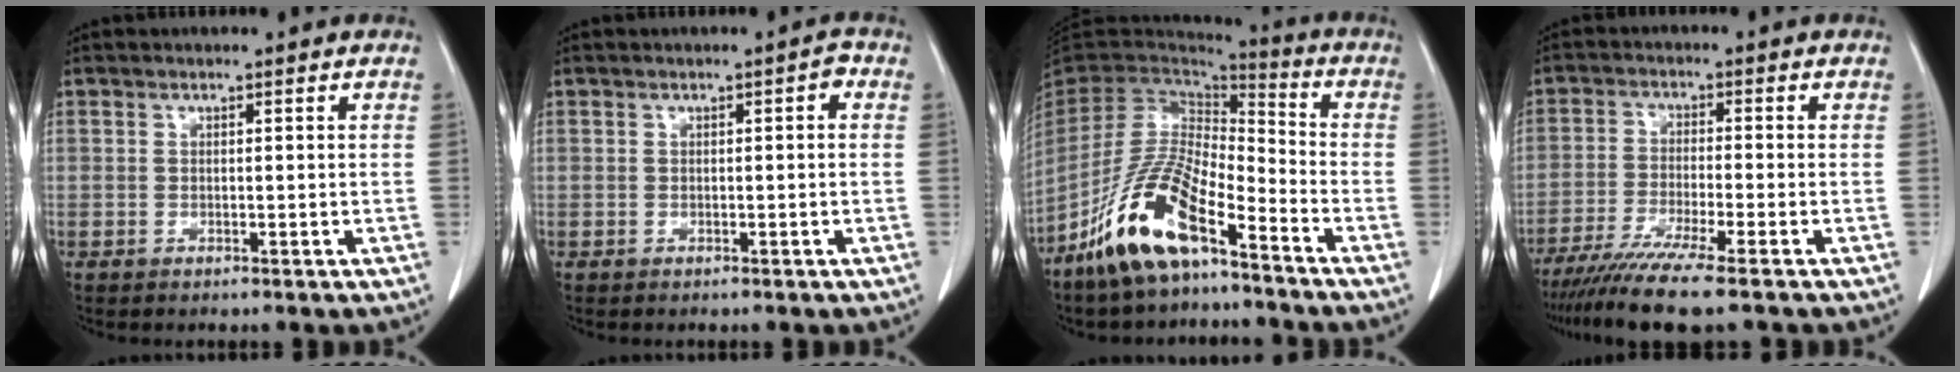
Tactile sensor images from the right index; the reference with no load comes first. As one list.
[{"total": 1.7, "force": [0.4, 0.5, 1.6], "torque": [-0.023, 0.006, 0.005]}, {"total": 15.3, "force": [-9.3, 4.3, 11.4], "torque": [-0.230, -0.009, -0.177]}, {"total": 9.9, "force": [-7.5, -0.7, 6.4], "torque": [-0.105, -0.028, -0.123]}]